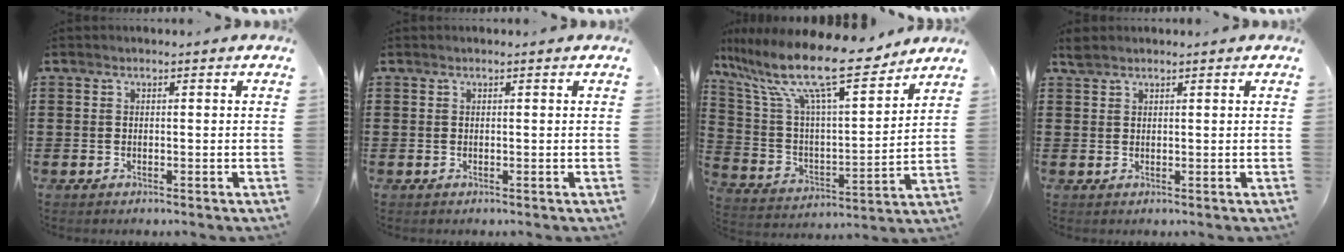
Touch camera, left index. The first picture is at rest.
{"total": 0.0}
{"total": 15.3, "force": [11.8, 2.0, 9.5], "torque": [-0.224, -0.072, 0.197]}
{"total": 1.3, "force": [1.2, 0.4, 0.4], "torque": [-0.011, 0.000, 0.023]}